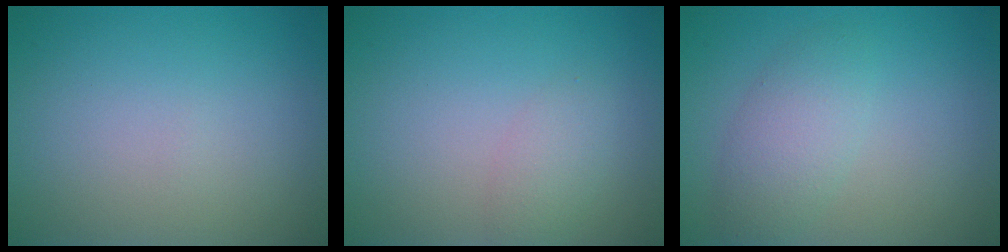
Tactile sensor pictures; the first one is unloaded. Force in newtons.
{"total": 1.6, "press": 1.6, "slide": 0.1}
{"total": 3.1, "press": 3.1, "slide": 0.1}